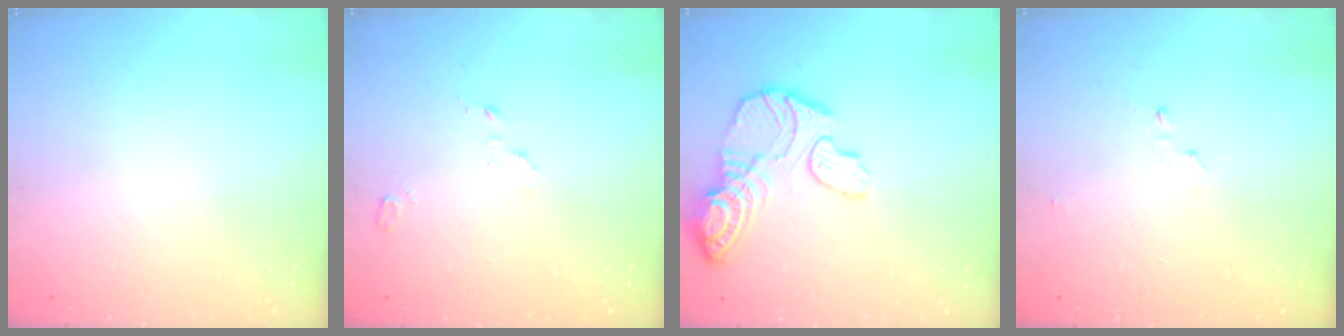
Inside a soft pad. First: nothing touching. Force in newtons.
{"total": 2.6, "press": 2.6, "slide": 0.2}
{"total": 14.6, "press": 14.5, "slide": 1.5}
{"total": 2.8, "press": 2.8, "slide": 0.3}